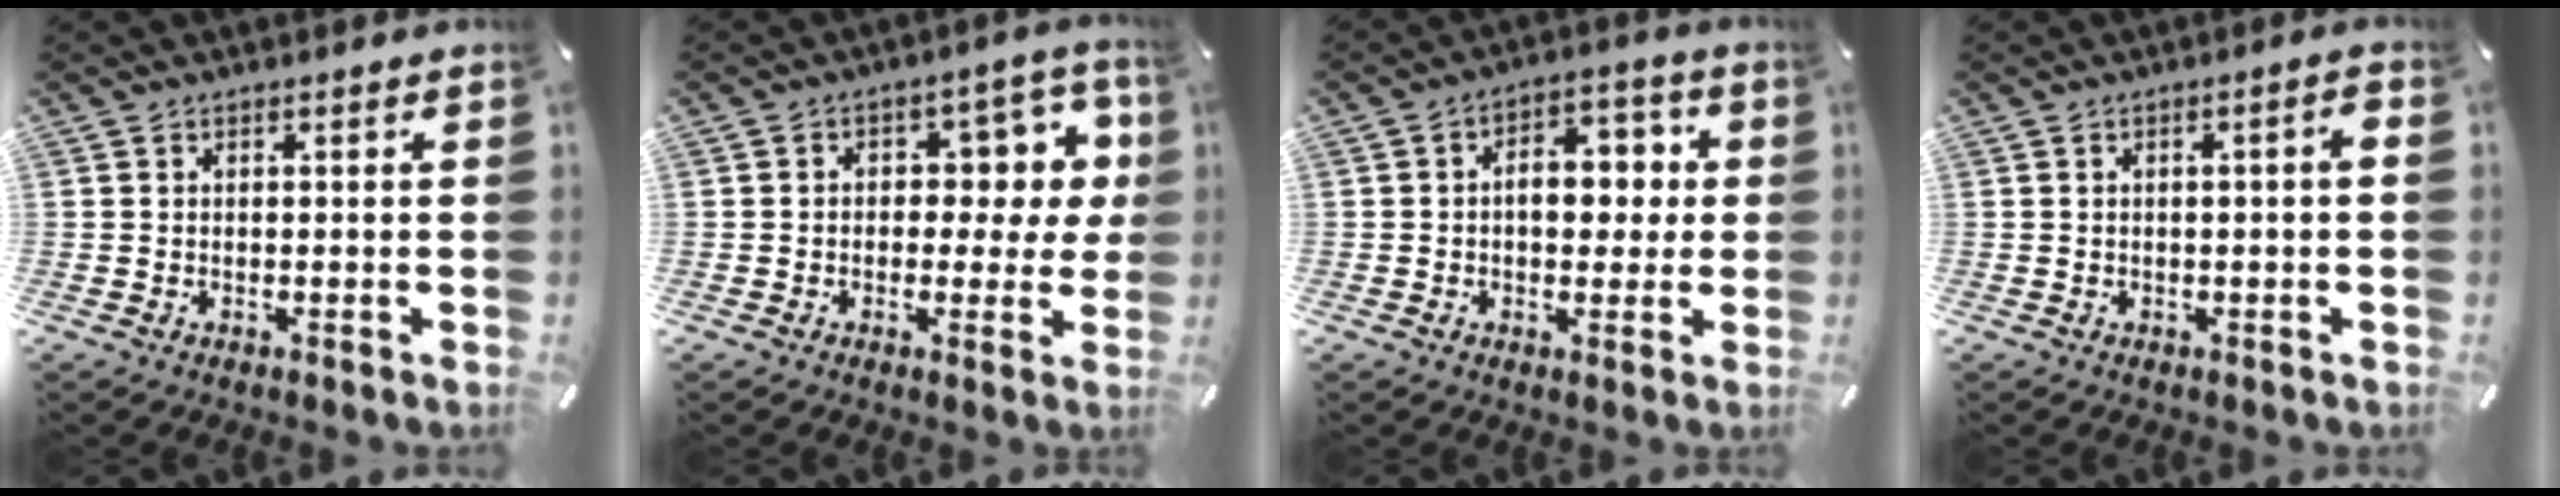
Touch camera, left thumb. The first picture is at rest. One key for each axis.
{"total": 9.9, "fx": 1.9, "fy": 6.1, "fz": 7.6, "tx": -0.092, "ty": -0.009, "tz": 0.027}
{"total": 9.3, "fx": 0.3, "fy": 6.2, "fz": 6.9, "tx": -0.083, "ty": 0.003, "tz": -0.002}
{"total": 2.7, "fx": -0.1, "fy": 0.2, "fz": 2.7, "tx": -0.046, "ty": 0.001, "tz": -0.002}